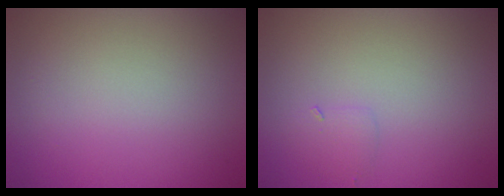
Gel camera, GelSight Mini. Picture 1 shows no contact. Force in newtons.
{"total": 1.0, "press": 1.0, "slide": 0.0}